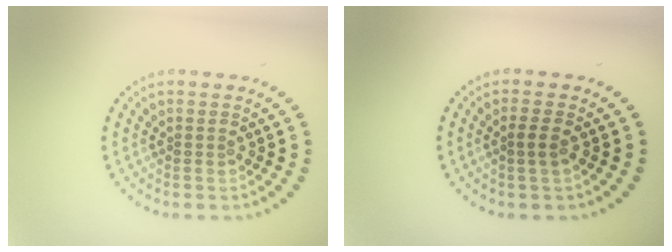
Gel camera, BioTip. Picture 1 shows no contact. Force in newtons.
{"total": 1.2, "press": 1.1, "slide": 0.5}